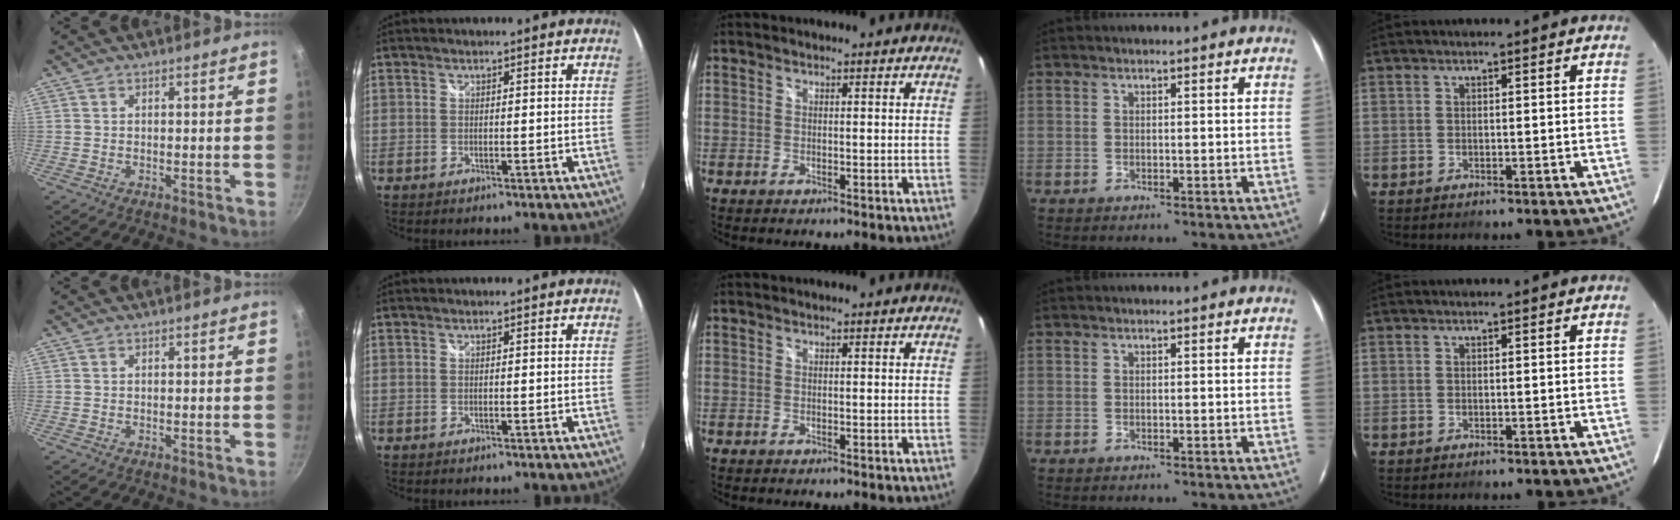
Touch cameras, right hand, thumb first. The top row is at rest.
{}